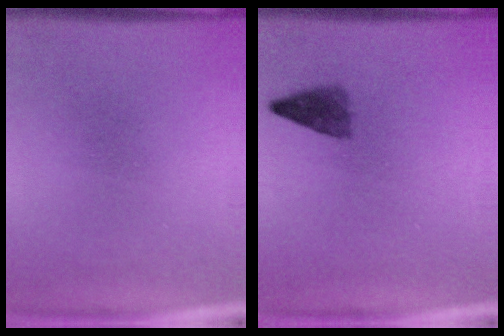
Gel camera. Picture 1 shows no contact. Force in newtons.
{"total": 2.4}